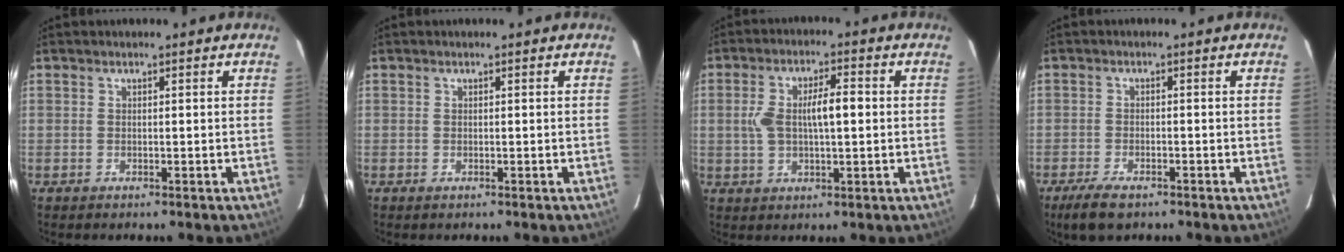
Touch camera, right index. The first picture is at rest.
{"total": 0.0}
{"total": 7.4, "force": [0.5, 2.3, 7.0], "torque": [-0.138, 0.017, 0.014]}
{"total": 4.8, "force": [-3.5, 1.6, 2.9], "torque": [-0.059, -0.009, -0.059]}